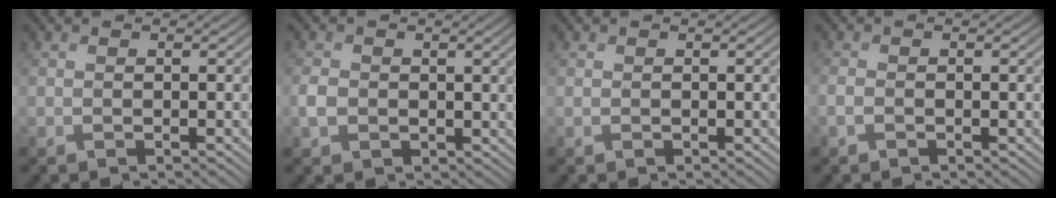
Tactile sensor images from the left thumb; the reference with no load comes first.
{"total": 3.2, "force": [-0.2, 2.8, 1.6], "torque": [-0.040, -0.002, -0.005]}
{"total": 0.0}
{"total": 1.2, "force": [-0.7, 0.7, 0.7], "torque": [-0.018, -0.001, -0.016]}